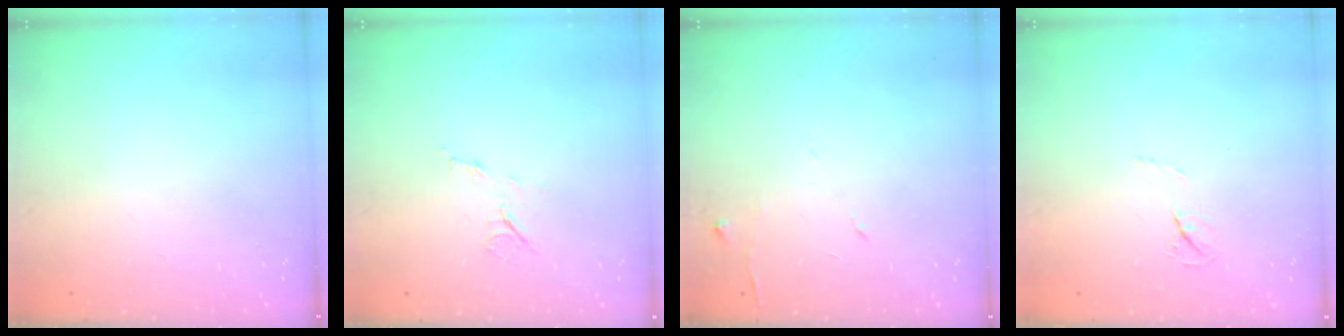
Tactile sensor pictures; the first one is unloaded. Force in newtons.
{"total": 6.3, "press": 6.3, "slide": 0.6}
{"total": 5.8, "press": 5.7, "slide": 0.6}
{"total": 3.6, "press": 3.6, "slide": 0.5}